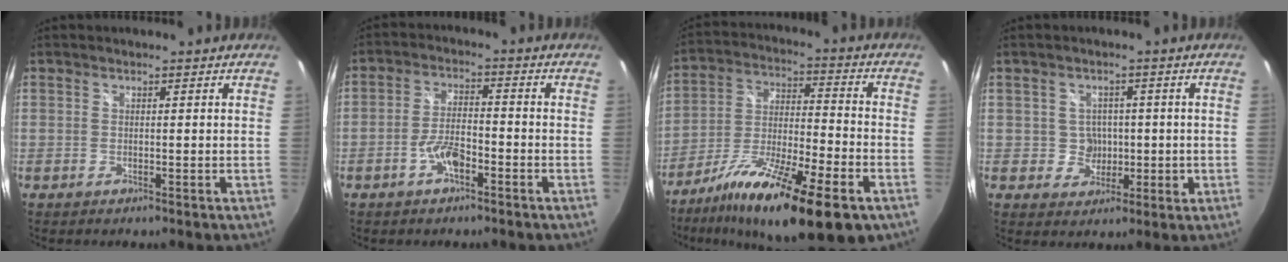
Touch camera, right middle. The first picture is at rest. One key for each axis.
{"total": 5.3, "fx": -2.9, "fy": 2.0, "fz": 3.9, "tx": -0.084, "ty": 0.008, "tz": -0.052}
{"total": 21.0, "fx": -12.9, "fy": 4.4, "fz": 15.9, "tx": -0.275, "ty": -0.027, "tz": -0.219}
{"total": 4.4, "fx": -0.1, "fy": 4.3, "fz": 0.8, "tx": -0.017, "ty": 0.011, "tz": 0.007}